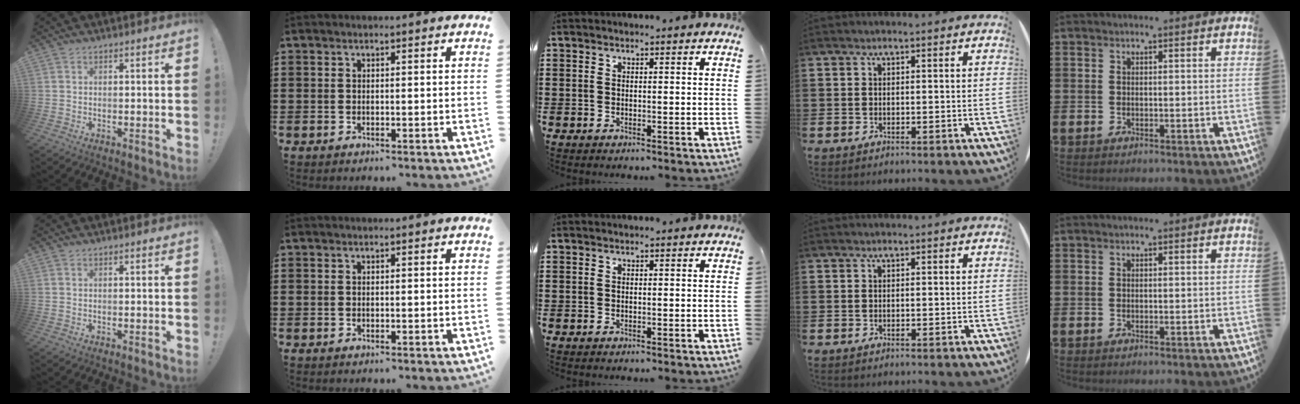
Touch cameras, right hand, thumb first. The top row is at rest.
{}